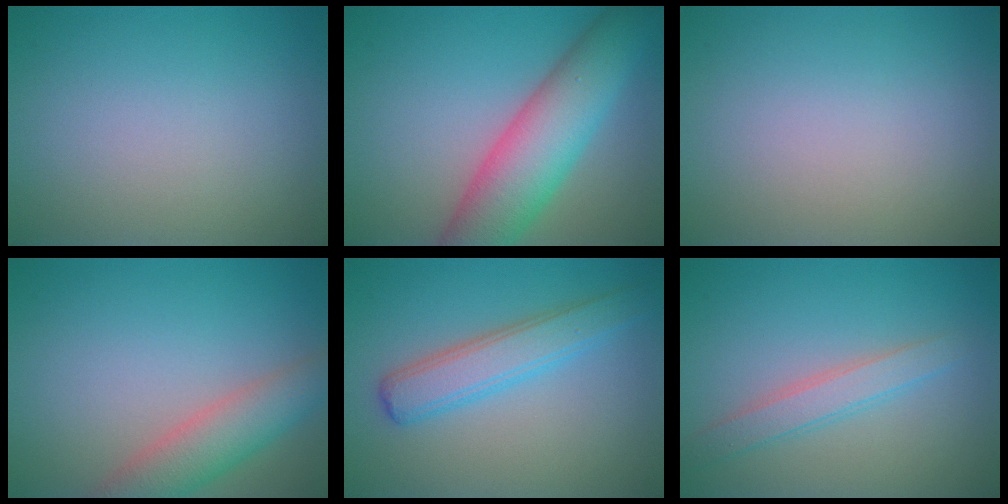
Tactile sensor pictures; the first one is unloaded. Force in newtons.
{"total": 8.4, "press": 8.4, "slide": 0.3}
{"total": 0.0}
{"total": 4.6, "press": 4.6, "slide": 0.3}
{"total": 3.9, "press": 3.9, "slide": 0.1}
{"total": 2.4, "press": 2.4, "slide": 0.0}